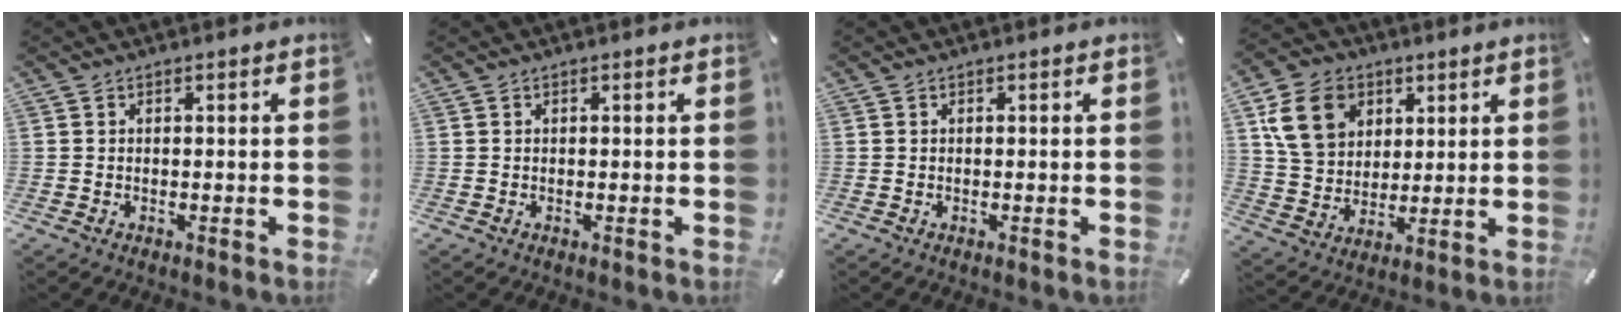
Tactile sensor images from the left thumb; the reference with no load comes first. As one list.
[{"total": 0.0}, {"total": 0.0}, {"total": 12.1, "force": [4.9, 9.7, 5.3], "torque": [-0.107, -0.002, 0.096]}]